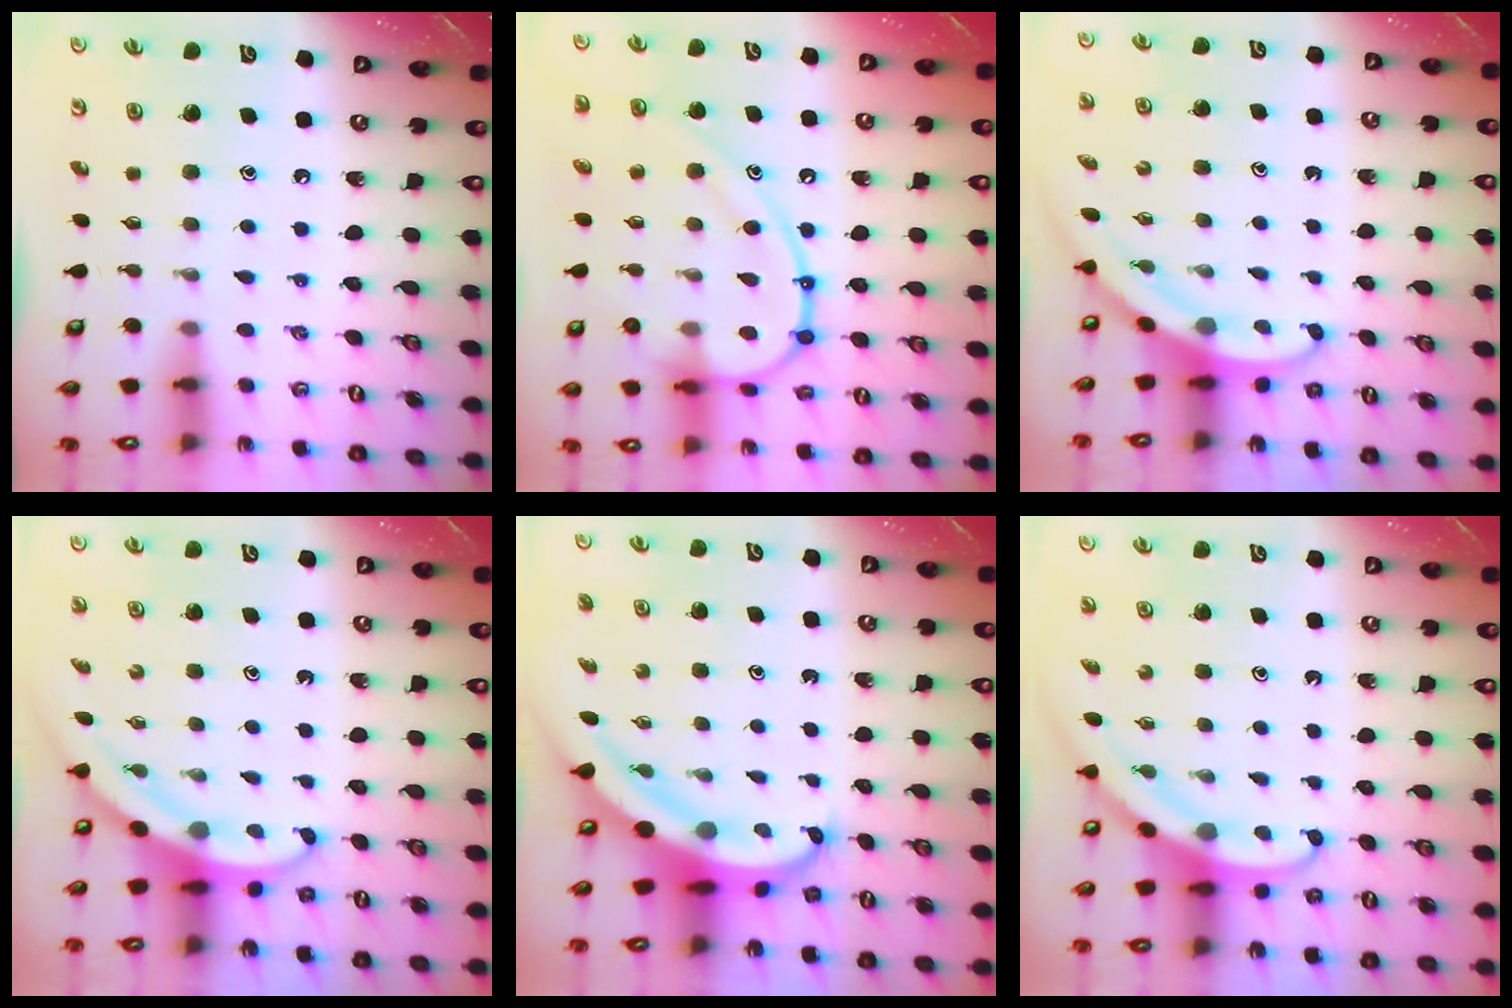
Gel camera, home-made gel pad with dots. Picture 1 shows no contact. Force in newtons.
{"total": 15.6, "press": 15.6, "slide": 0.9}
{"total": 3.1, "press": 3.1, "slide": 0.1}
{"total": 3.0, "press": 3.0, "slide": 0.2}
{"total": 5.8, "press": 5.7, "slide": 0.7}
{"total": 3.8, "press": 3.8, "slide": 0.2}